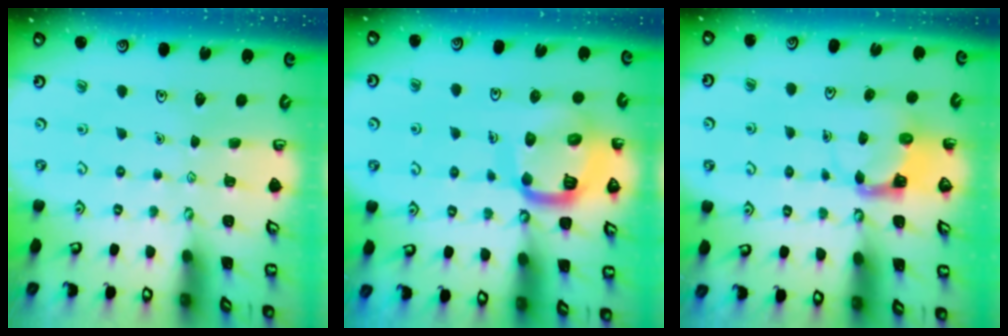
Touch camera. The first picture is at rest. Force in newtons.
{"total": 17.3, "press": 17.2, "slide": 1.8}
{"total": 3.9, "press": 3.9, "slide": 0.2}